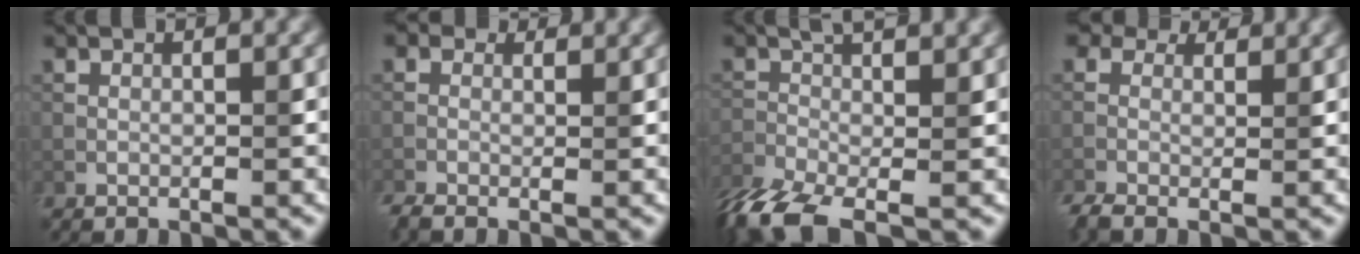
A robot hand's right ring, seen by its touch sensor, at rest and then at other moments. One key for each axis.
{"total": 2.5, "fx": -0.5, "fy": 1.8, "fz": 1.7, "tx": -0.035, "ty": -0.002, "tz": -0.010}
{"total": 9.4, "fx": -4.4, "fy": 3.3, "fz": 7.6, "tx": -0.143, "ty": -0.013, "tz": -0.088}
{"total": 4.6, "fx": 1.5, "fy": 3.2, "fz": 3.0, "tx": -0.066, "ty": 0.000, "tz": 0.018}